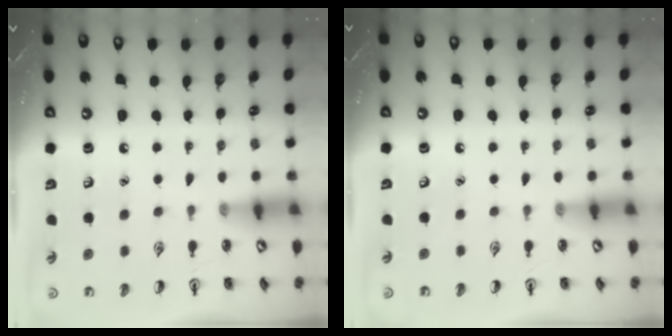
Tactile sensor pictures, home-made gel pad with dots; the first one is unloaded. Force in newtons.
{"total": 0.0}